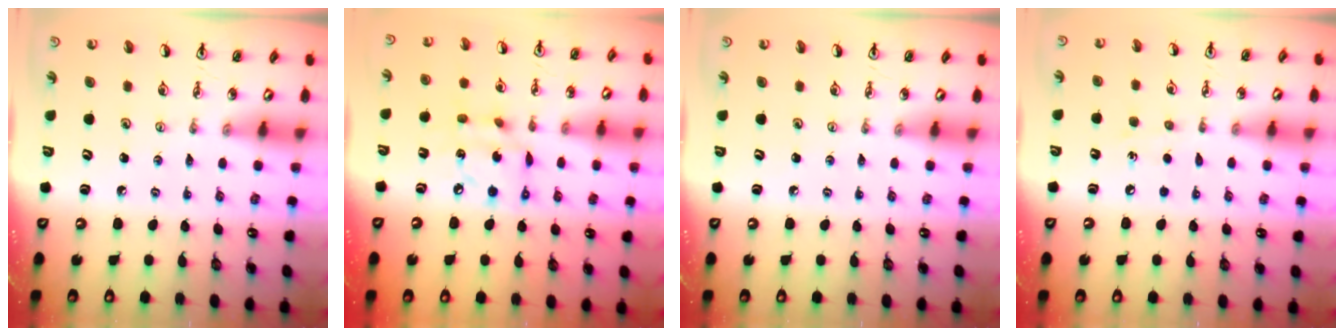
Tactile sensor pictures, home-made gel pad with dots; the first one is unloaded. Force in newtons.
{"total": 11.5, "press": 11.4, "slide": 0.7}
{"total": 0.0}
{"total": 5.4, "press": 5.4, "slide": 0.7}